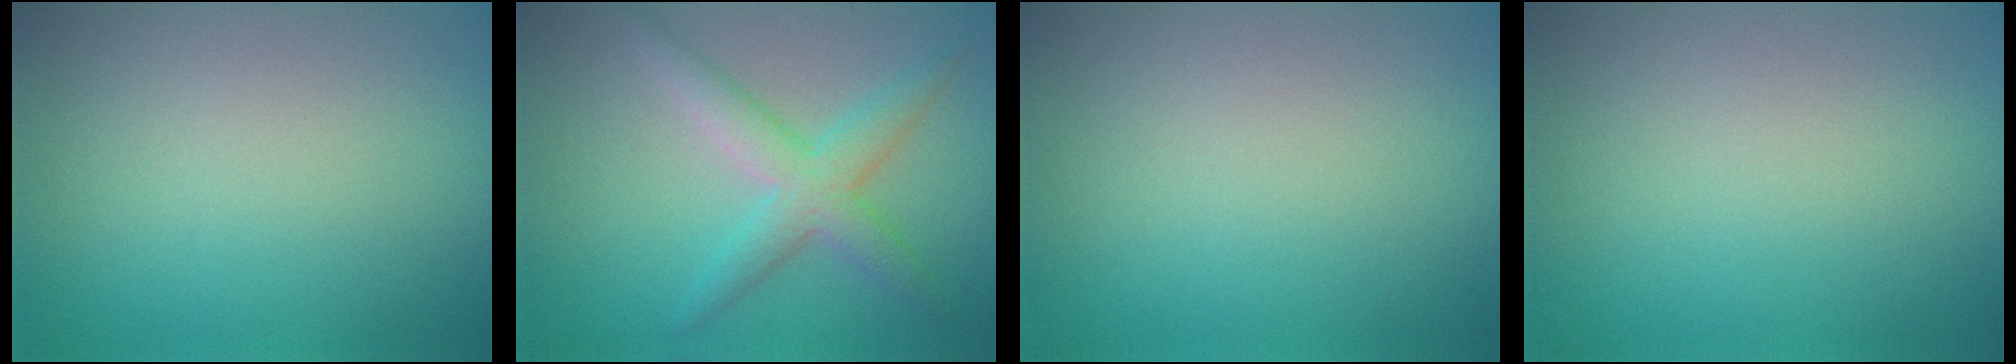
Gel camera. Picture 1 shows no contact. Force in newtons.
{"total": 3.9, "press": 3.9, "slide": 0.1}
{"total": 0.0}
{"total": 0.0}